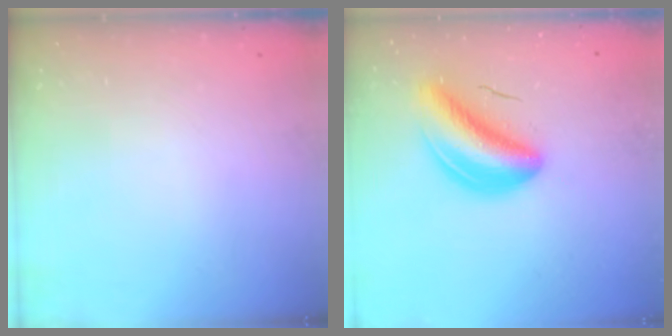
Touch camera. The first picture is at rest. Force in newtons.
{"total": 8.7, "press": 8.4, "slide": 2.4}